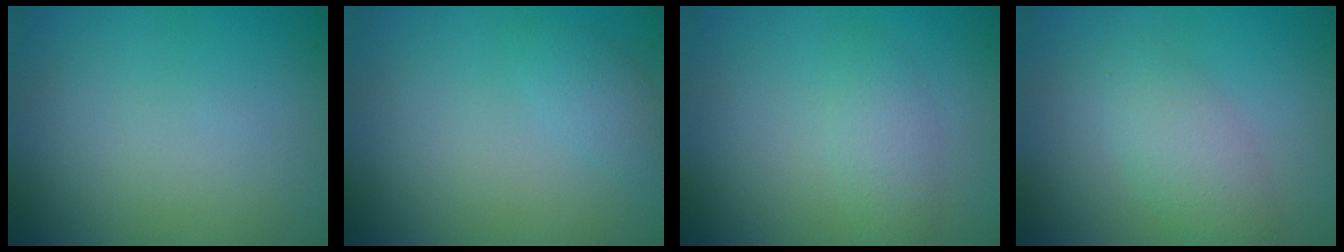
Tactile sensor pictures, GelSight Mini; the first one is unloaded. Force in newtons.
{"total": 1.3, "press": 1.3, "slide": 0.1}
{"total": 1.7, "press": 1.7, "slide": 0.0}
{"total": 2.7, "press": 2.7, "slide": 0.1}